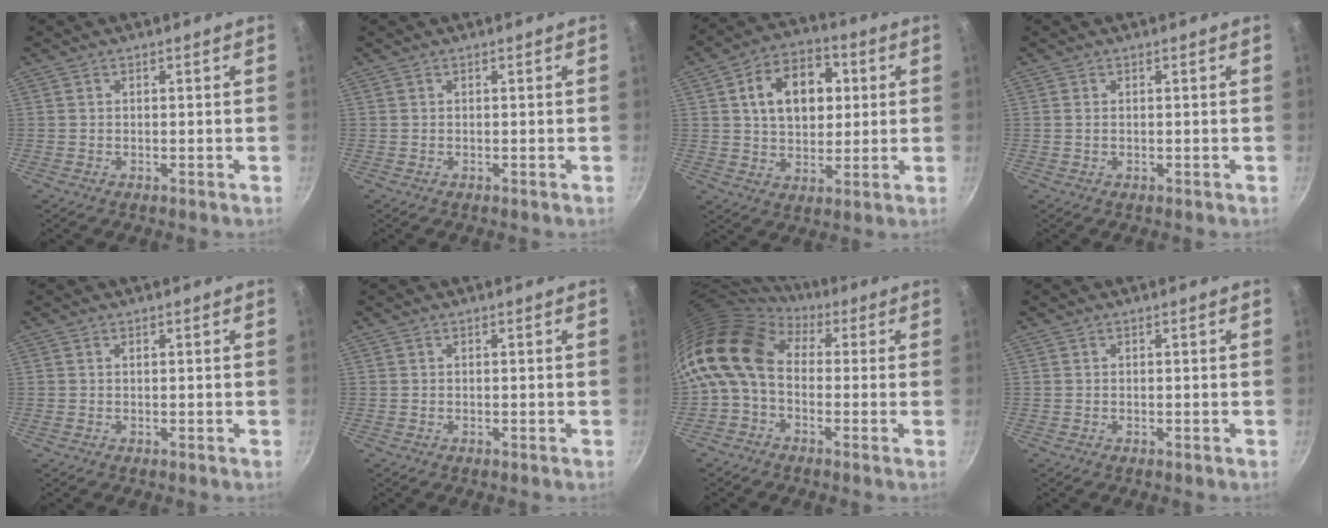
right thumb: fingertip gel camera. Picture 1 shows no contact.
{"total": 0.0}
{"total": 14.4, "force": [3.4, 9.9, 9.9], "torque": [-0.128, 0.012, 0.046]}
{"total": 0.6, "force": [0.1, 0.4, 0.5], "torque": [-0.009, 0.001, 0.001]}
{"total": 0.0}
{"total": 0.0}
{"total": 14.7, "force": [1.2, 10.5, 10.2], "torque": [-0.199, 0.027, -0.003]}
{"total": 0.0}